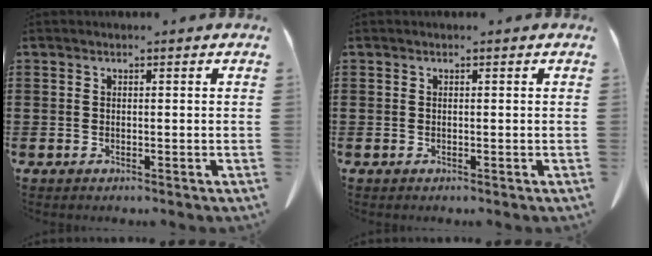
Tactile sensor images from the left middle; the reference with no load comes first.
{"total": 0.0}